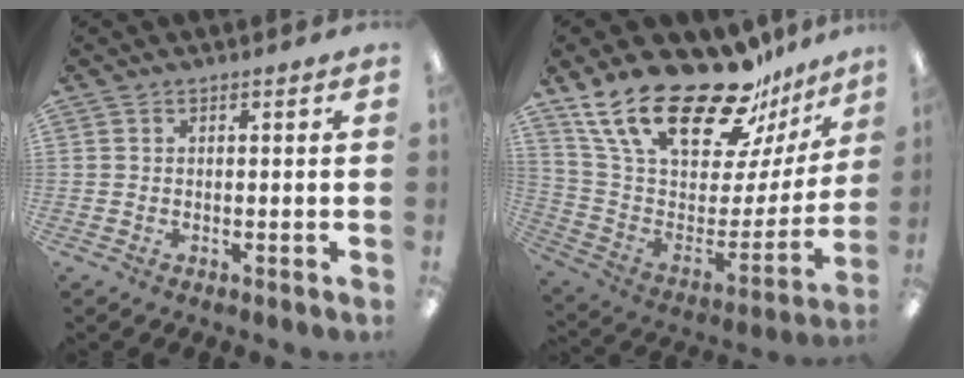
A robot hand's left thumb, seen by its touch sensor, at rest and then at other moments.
{"total": 27.0, "force": [20.5, 9.2, 15.0], "torque": [-0.275, -0.140, 0.364]}